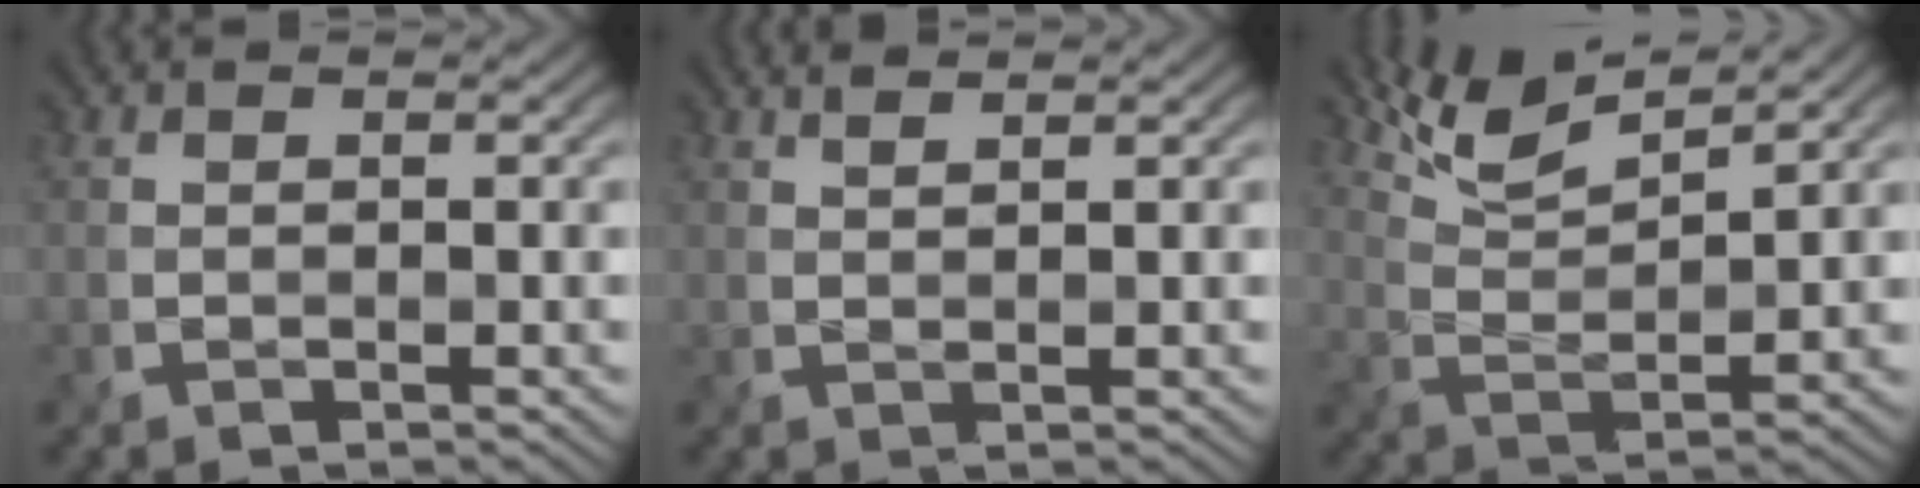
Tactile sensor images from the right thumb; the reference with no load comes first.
{"total": 1.4, "force": [1.2, 0.1, 0.7], "torque": [-0.016, 0.003, 0.022]}
{"total": 7.6, "force": [6.0, 1.6, 4.4], "torque": [-0.105, 0.010, 0.122]}